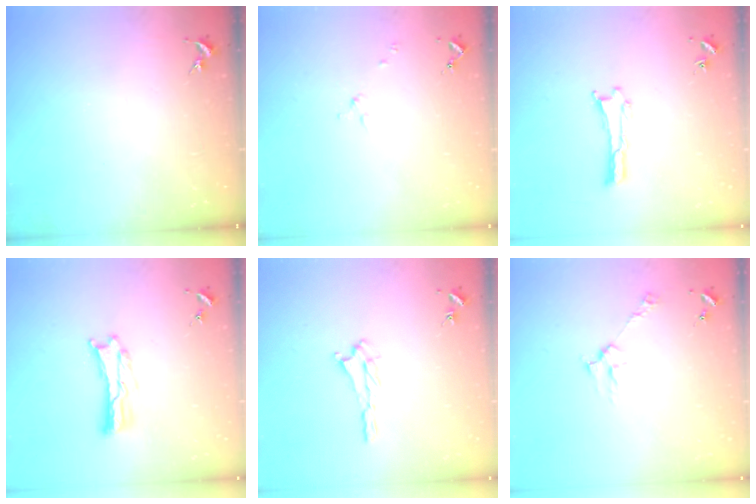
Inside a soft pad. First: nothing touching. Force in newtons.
{"total": 1.7, "press": 1.7, "slide": 0.3}
{"total": 0.0}
{"total": 0.8, "press": 0.8, "slide": 0.2}
{"total": 1.2, "press": 1.1, "slide": 0.5}
{"total": 3.5, "press": 3.5, "slide": 0.4}